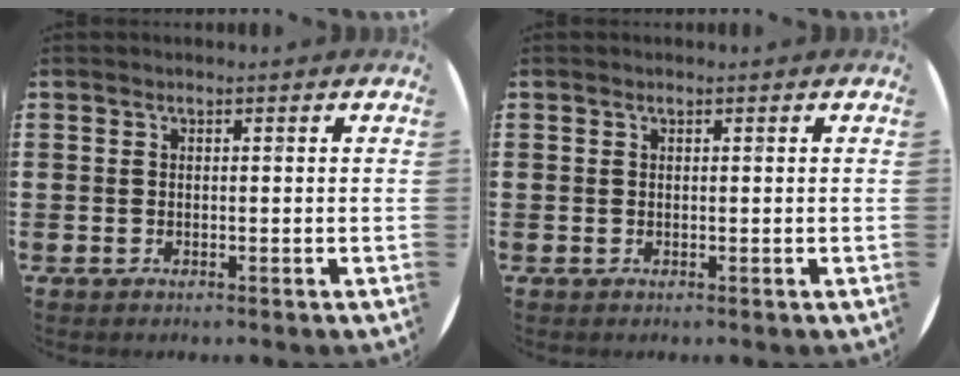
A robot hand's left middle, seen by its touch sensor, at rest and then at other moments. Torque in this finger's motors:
{"motor_torque": [-0.24, 0.13, -0.04, -0.01]}